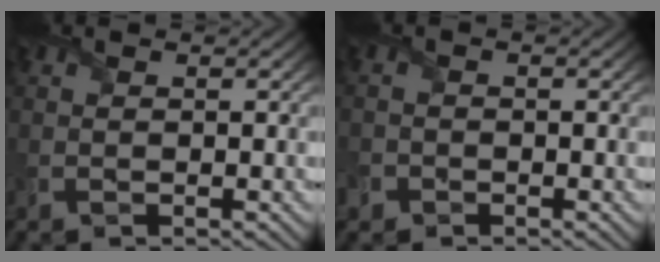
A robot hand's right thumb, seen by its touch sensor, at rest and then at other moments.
{"total": 2.1, "force": [-1.2, 1.7, 0.4], "torque": [-0.008, -0.002, -0.031]}